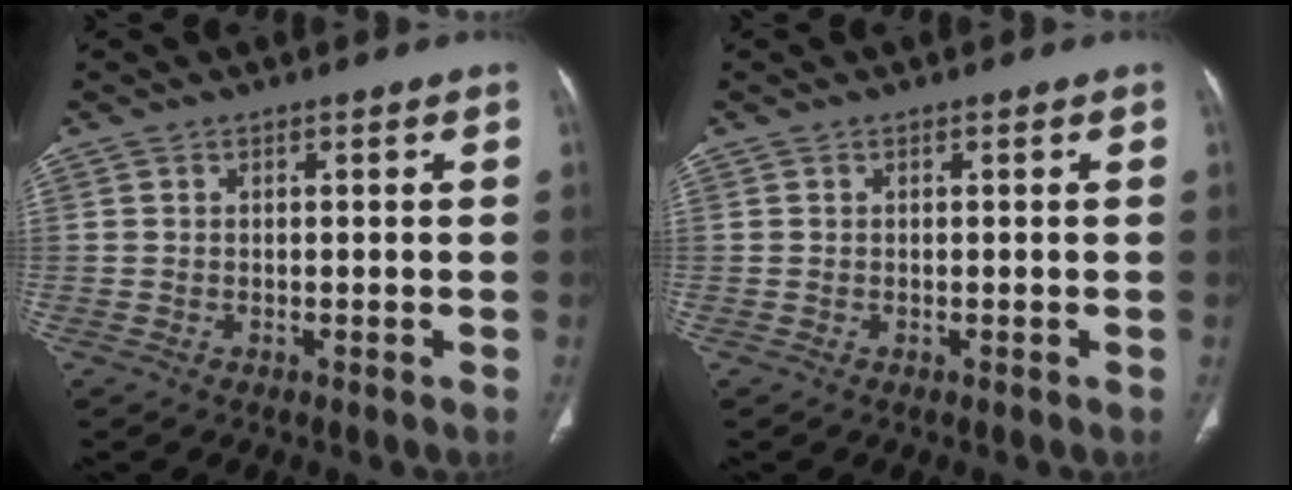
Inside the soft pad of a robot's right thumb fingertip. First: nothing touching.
{"total": 0.0}